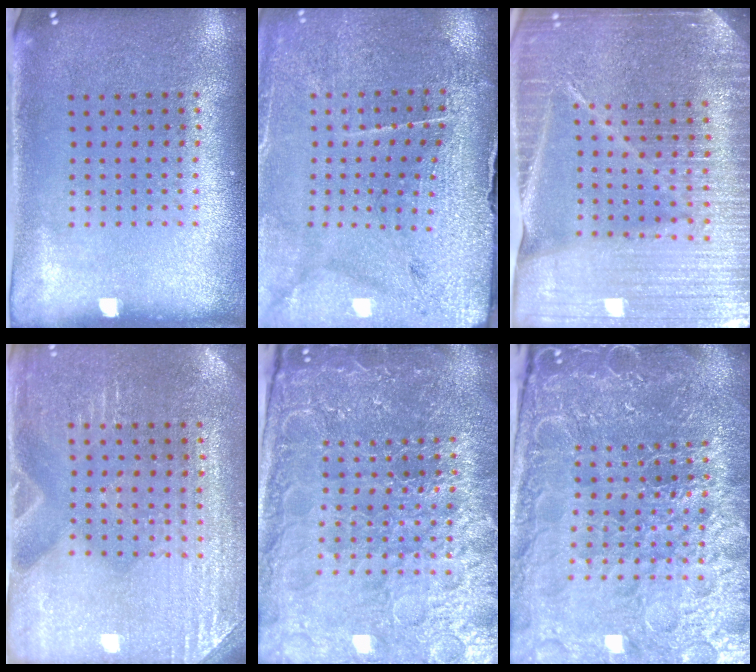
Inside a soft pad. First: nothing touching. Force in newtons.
{"total": 3.3, "press": 3.3, "slide": 0.4}
{"total": 5.3, "press": 4.7, "slide": 2.4}
{"total": 2.9, "press": 2.9, "slide": 0.3}
{"total": 5.4, "press": 4.9, "slide": 2.1}
{"total": 6.2, "press": 5.5, "slide": 2.8}